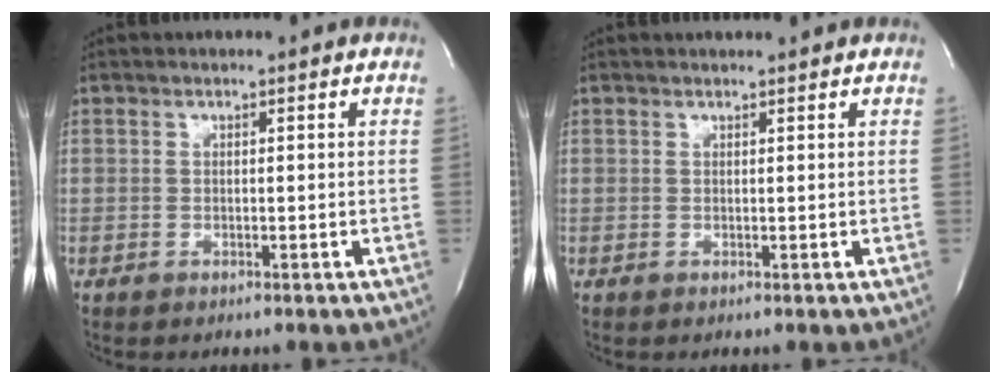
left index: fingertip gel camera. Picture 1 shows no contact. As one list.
[{"total": 2.2, "force": [2.1, 0.1, 0.5], "torque": [-0.010, 0.009, 0.027]}]